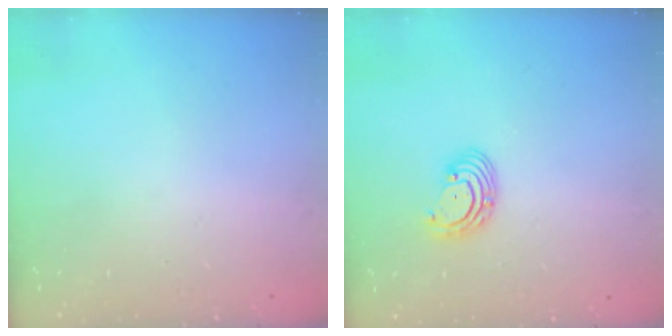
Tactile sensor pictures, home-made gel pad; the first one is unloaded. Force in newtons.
{"total": 3.2, "press": 3.2, "slide": 0.2}